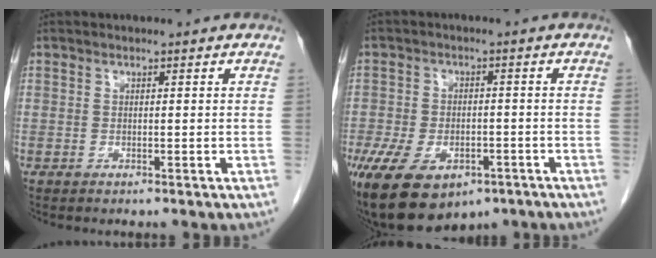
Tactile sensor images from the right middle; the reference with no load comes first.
{"total": 14.2, "force": [-8.4, 7.6, 8.6], "torque": [-0.175, -0.007, -0.124]}